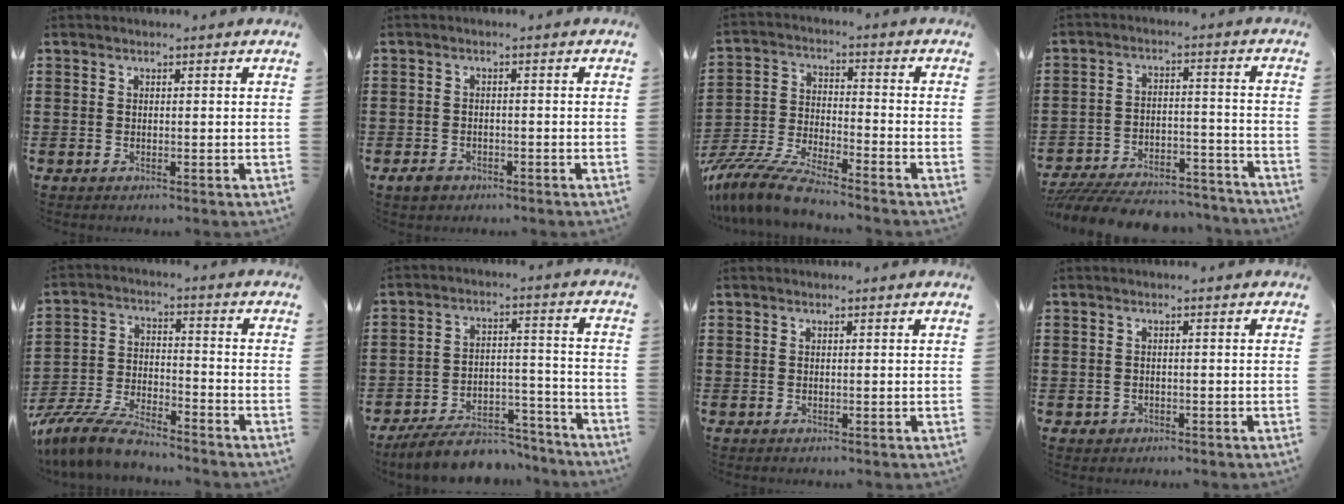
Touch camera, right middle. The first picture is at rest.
{"total": 2.0, "force": [-1.5, 1.2, 0.6], "torque": [-0.023, 0.001, -0.035]}
{"total": 8.3, "force": [-7.7, 0.6, 2.8], "torque": [-0.076, -0.002, -0.157]}
{"total": 8.0, "force": [-7.6, 1.5, 1.8], "torque": [-0.027, 0.020, -0.148]}
{"total": 8.1, "force": [-7.3, 1.5, 3.0], "torque": [-0.071, 0.010, -0.144]}
{"total": 8.8, "force": [-8.0, 2.3, 2.8], "torque": [-0.041, 0.031, -0.151]}
{"total": 0.0}
{"total": 0.9, "force": [-0.5, 0.8, 0.1], "torque": [-0.004, 0.004, -0.014]}